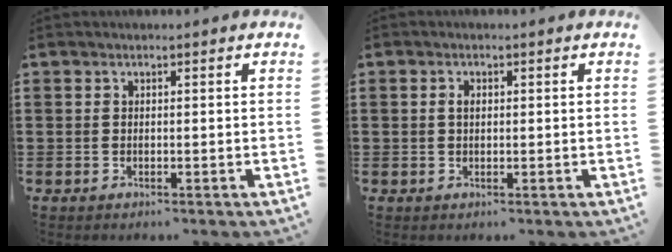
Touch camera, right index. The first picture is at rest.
{"total": 1.3, "force": [0.2, 0.7, 1.0], "torque": [-0.022, 0.006, 0.002]}